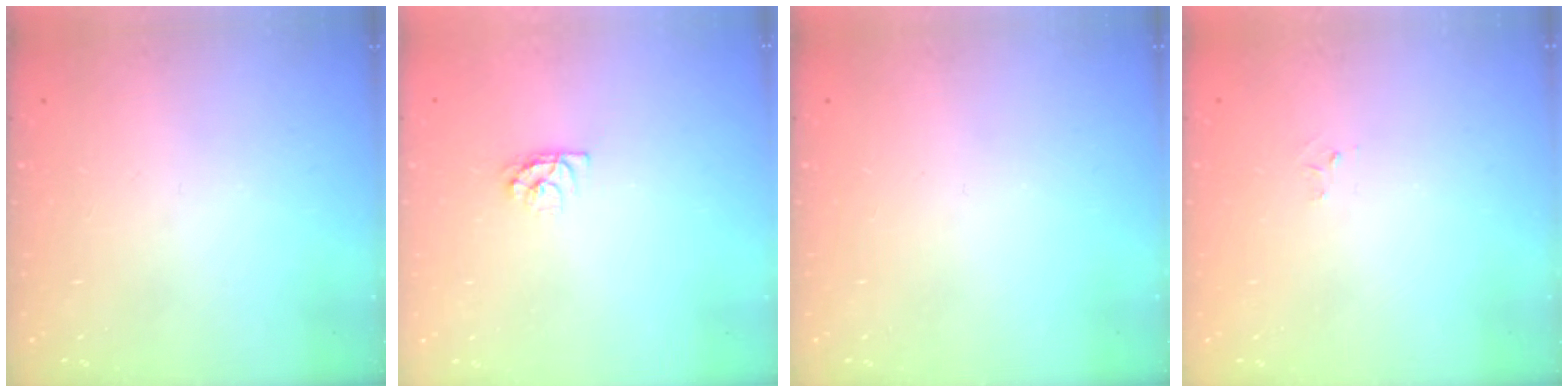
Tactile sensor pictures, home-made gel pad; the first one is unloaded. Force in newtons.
{"total": 3.9, "press": 3.9, "slide": 0.3}
{"total": 0.0}
{"total": 2.6, "press": 2.6, "slide": 0.4}